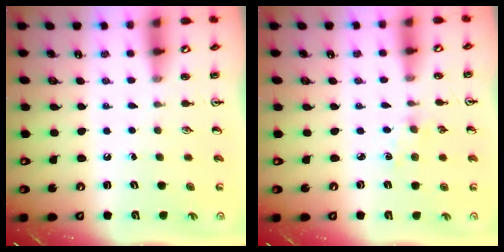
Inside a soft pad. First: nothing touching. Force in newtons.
{"total": 1.4, "press": 1.3, "slide": 0.3}